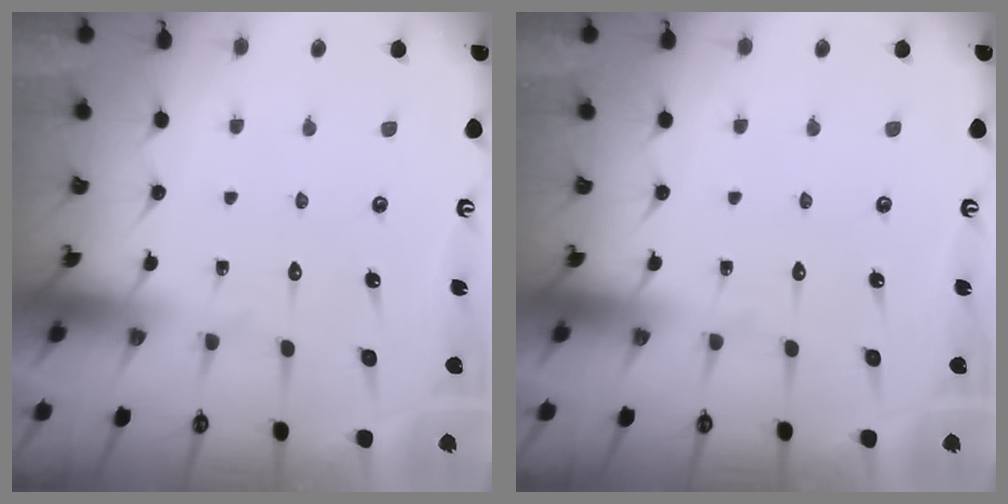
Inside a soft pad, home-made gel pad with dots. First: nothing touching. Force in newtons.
{"total": 0.0}